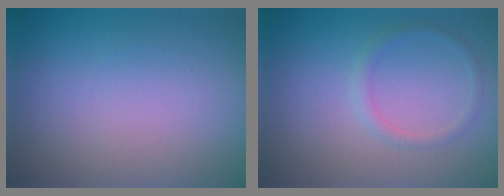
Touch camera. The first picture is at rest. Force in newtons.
{"total": 1.2, "press": 1.2, "slide": 0.0}